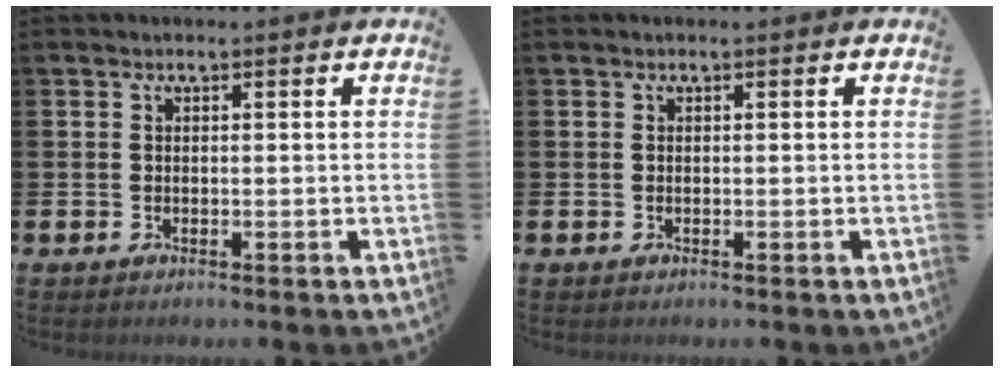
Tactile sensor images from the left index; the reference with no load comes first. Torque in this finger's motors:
{"motor_torque": [0.00, 0.00, 0.00, 0.00]}